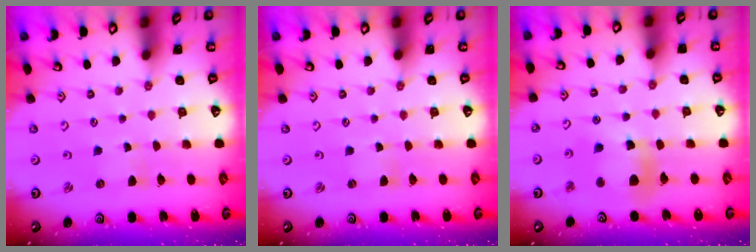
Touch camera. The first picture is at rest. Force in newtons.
{"total": 0.0}
{"total": 12.3, "press": 12.0, "slide": 2.6}